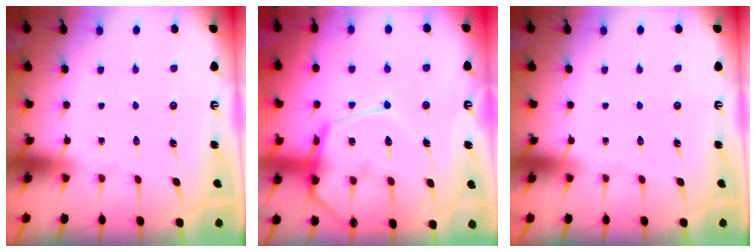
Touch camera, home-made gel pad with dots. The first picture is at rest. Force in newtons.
{"total": 17.5, "press": 17.4, "slide": 1.5}
{"total": 0.0}